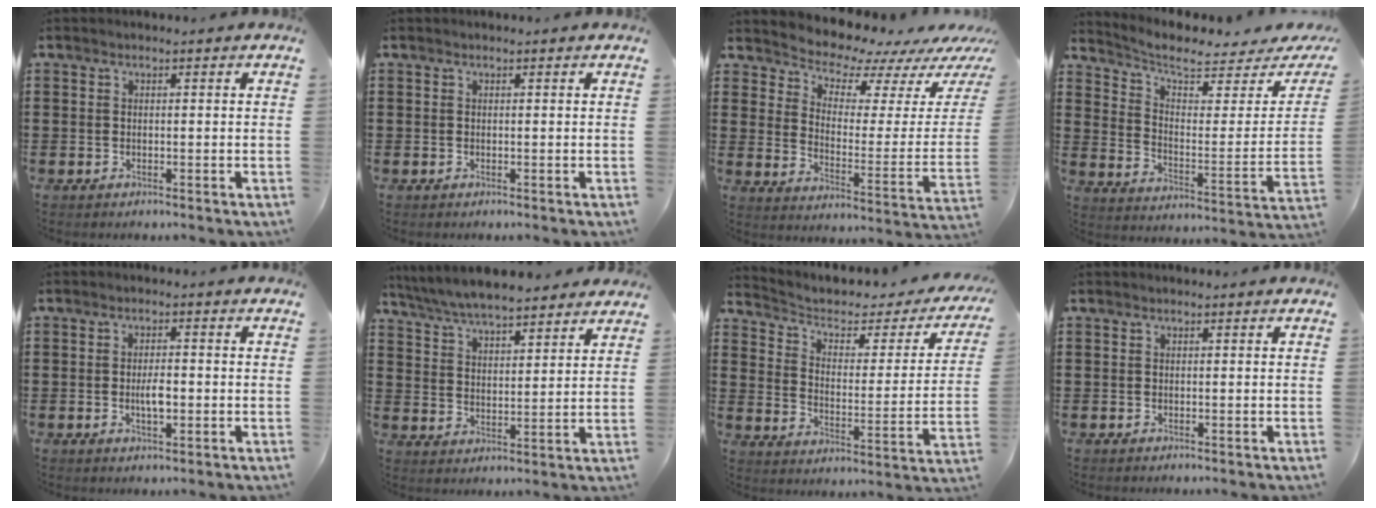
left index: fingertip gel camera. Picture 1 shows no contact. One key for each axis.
{"total": 0.0}
{"total": 6.0, "fx": 5.8, "fy": 1.6, "fz": 0.3, "tx": -0.031, "ty": -0.064, "tz": 0.095}
{"total": 5.5, "fx": 4.6, "fy": 1.2, "fz": 2.7, "tx": -0.072, "ty": -0.038, "tz": 0.072}
{"total": 3.3, "fx": -0.3, "fy": 1.2, "fz": 3.1, "tx": -0.058, "ty": 0.003, "tz": -0.007}
{"total": 6.4, "fx": 6.3, "fy": 0.5, "fz": 1.5, "tx": -0.054, "ty": -0.025, "tz": 0.113}
{"total": 3.2, "fx": 1.7, "fy": 1.8, "fz": 2.0, "tx": -0.054, "ty": -0.012, "tz": 0.019}
{"total": 0.0}